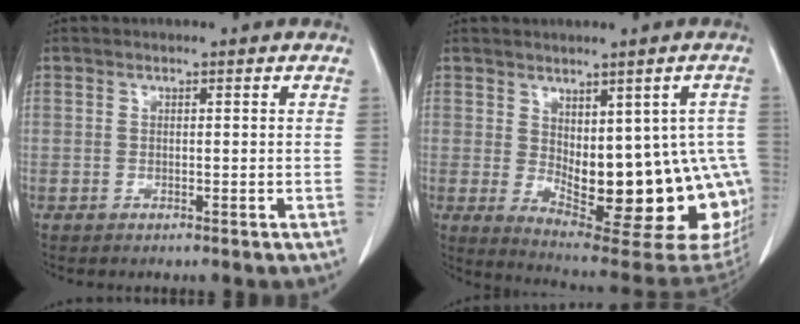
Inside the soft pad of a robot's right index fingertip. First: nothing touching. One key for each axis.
{"total": 20.4, "fx": -2.9, "fy": 8.4, "fz": 18.4, "tx": -0.163, "ty": -0.003, "tz": -0.012}